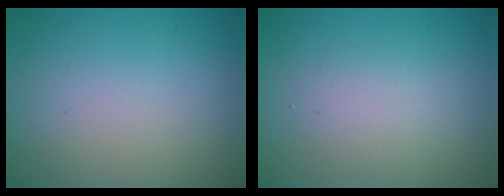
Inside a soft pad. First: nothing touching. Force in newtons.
{"total": 1.8, "press": 1.8, "slide": 0.0}